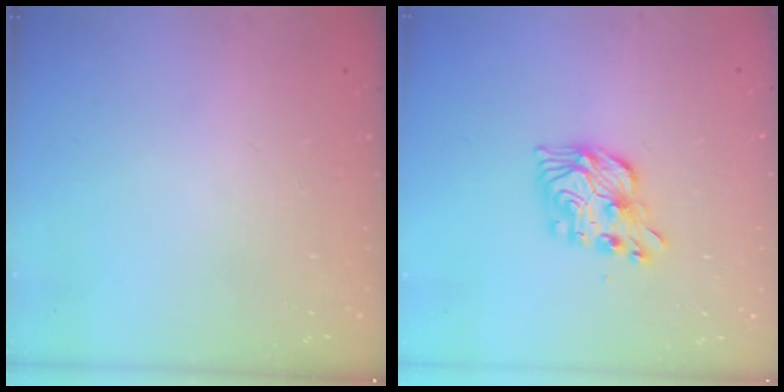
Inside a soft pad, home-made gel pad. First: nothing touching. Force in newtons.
{"total": 11.5, "press": 11.5, "slide": 0.4}